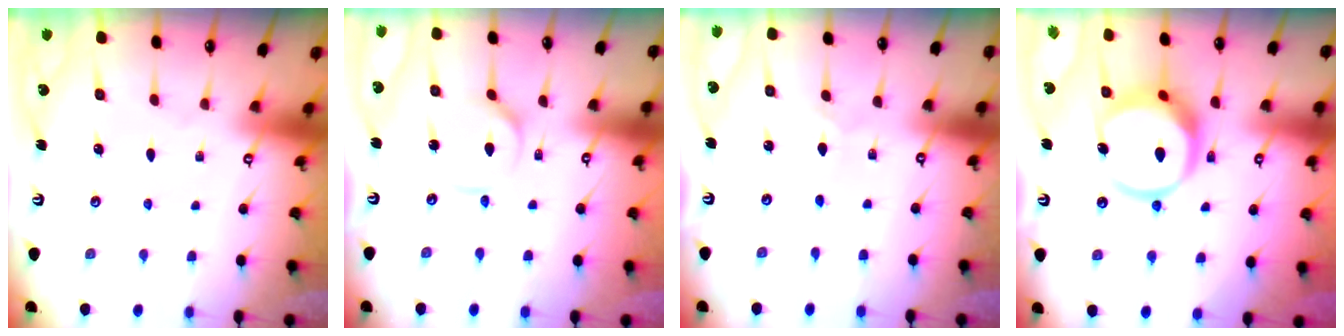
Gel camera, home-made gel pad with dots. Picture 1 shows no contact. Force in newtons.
{"total": 5.0, "press": 4.9, "slide": 0.5}
{"total": 1.1, "press": 1.1, "slide": 0.2}
{"total": 12.1, "press": 12.0, "slide": 1.6}